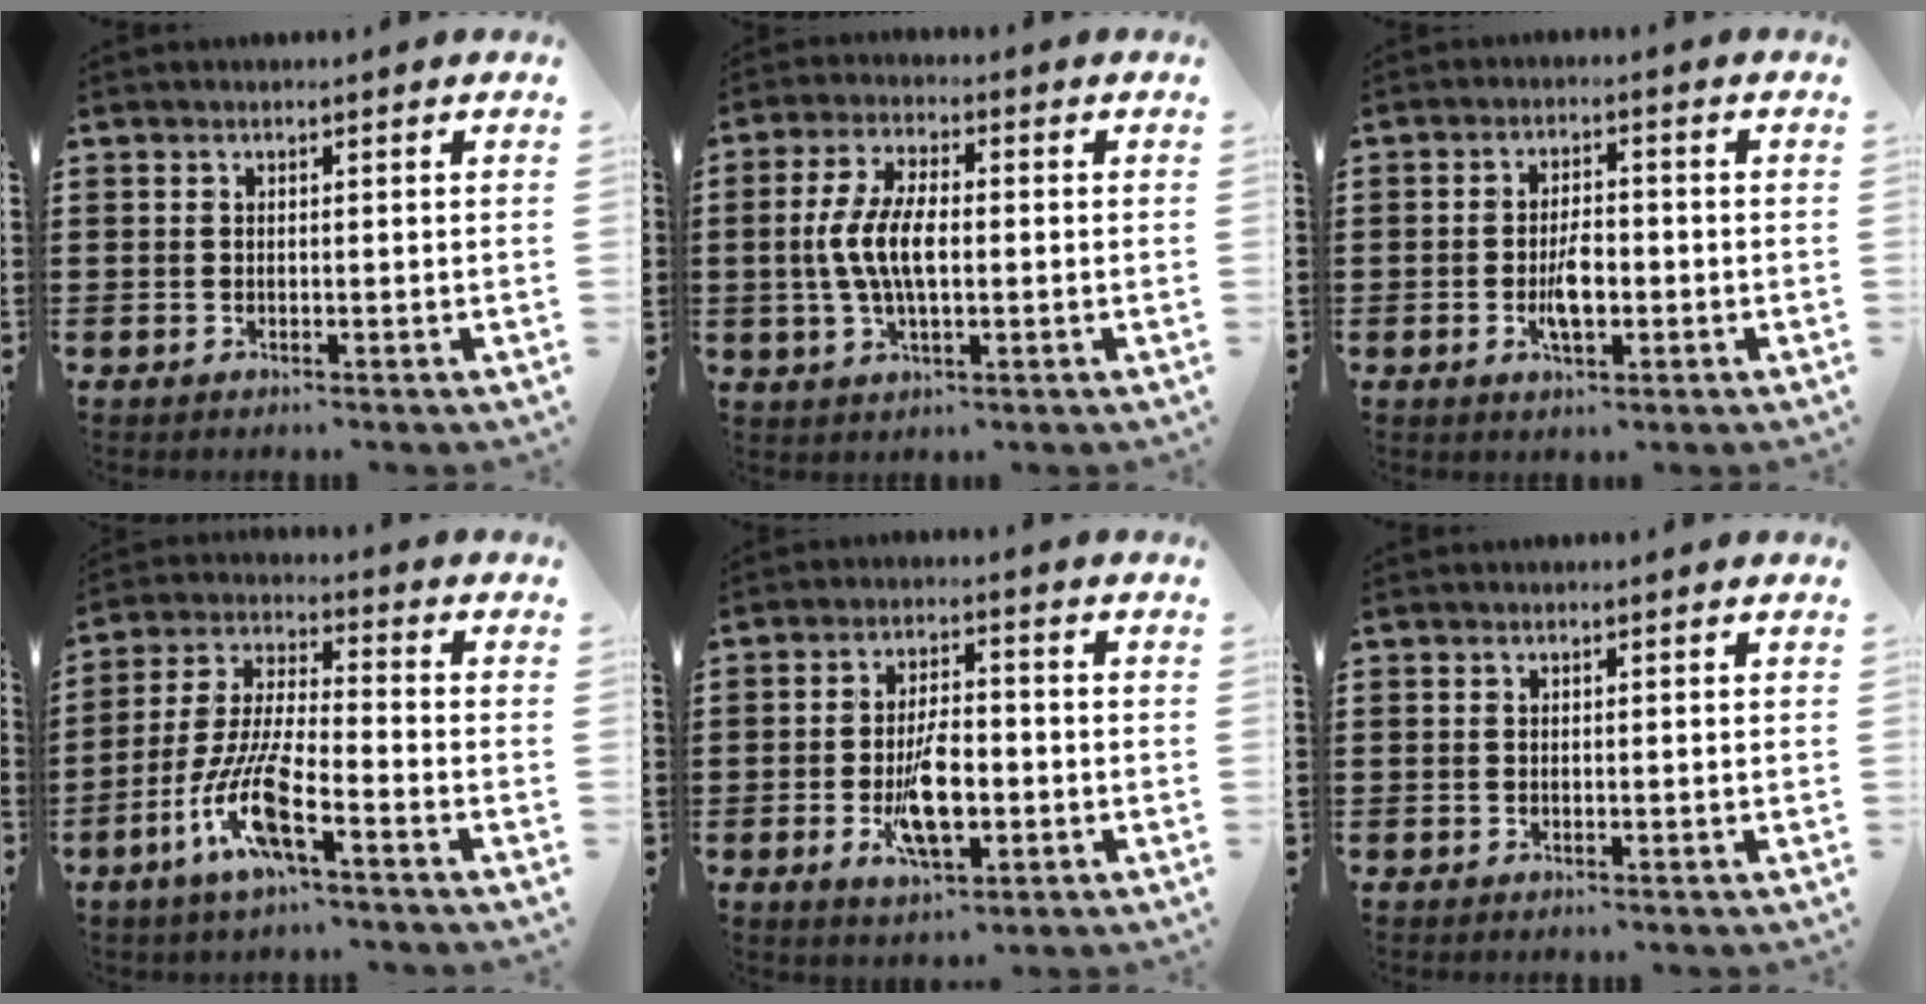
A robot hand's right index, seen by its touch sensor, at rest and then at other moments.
{"total": 7.4, "force": [-0.5, 3.1, 6.7], "torque": [-0.155, -0.005, -0.019]}
{"total": 4.8, "force": [-1.0, 2.2, 4.2], "torque": [-0.087, 0.002, -0.021]}
{"total": 10.6, "force": [-5.7, 2.0, 8.7], "torque": [-0.203, -0.013, -0.114]}
{"total": 8.4, "force": [-2.2, 3.7, 7.2], "torque": [-0.145, -0.002, -0.038]}
{"total": 0.0}